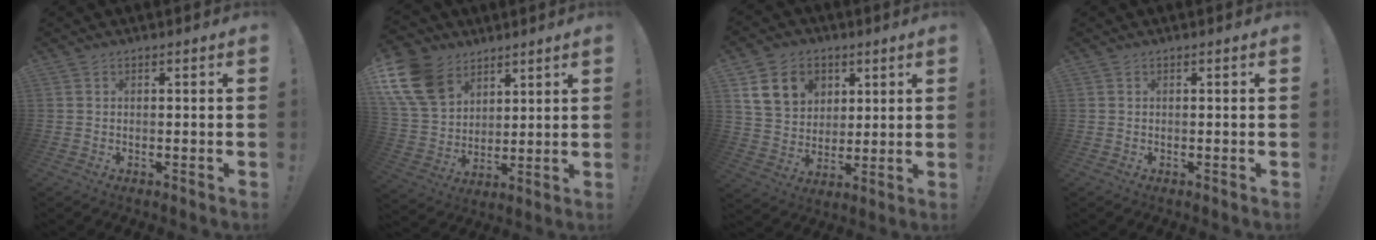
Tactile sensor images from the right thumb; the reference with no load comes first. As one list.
[{"total": 16.6, "force": [8.9, 11.7, 7.7], "torque": [-0.146, -0.045, 0.177]}, {"total": 13.7, "force": [6.1, 10.9, 5.6], "torque": [-0.082, -0.023, 0.125]}, {"total": 0.0}]